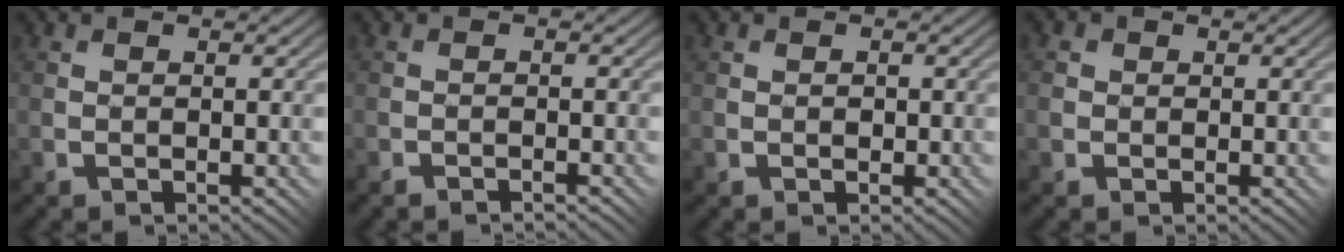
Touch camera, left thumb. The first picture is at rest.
{"total": 1.0, "force": [-0.8, -0.3, -0.4], "torque": [0.008, 0.008, -0.021]}
{"total": 1.1, "force": [0.1, 1.1, 0.2], "torque": [-0.002, 0.002, -0.001]}
{"total": 2.8, "force": [0.5, 2.6, 0.6], "torque": [-0.006, 0.010, -0.008]}